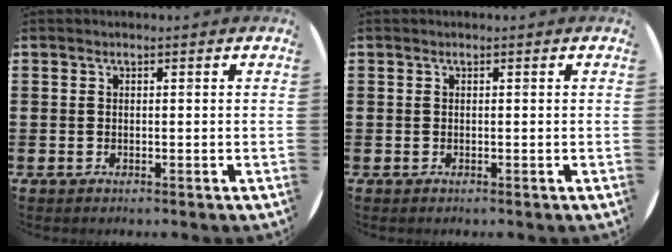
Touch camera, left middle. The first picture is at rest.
{"total": 0.0}